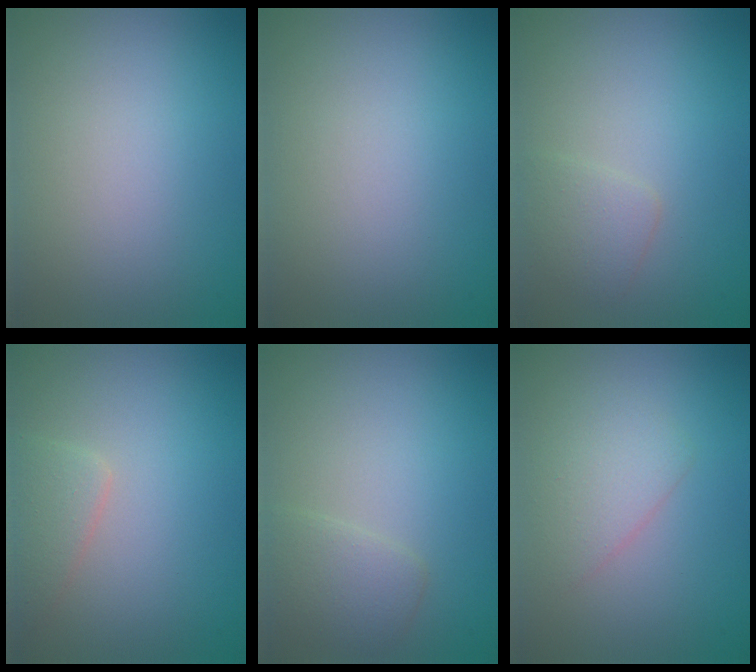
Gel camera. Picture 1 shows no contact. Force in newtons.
{"total": 0.0}
{"total": 1.7, "press": 1.7, "slide": 0.0}
{"total": 1.9, "press": 1.9, "slide": 0.2}
{"total": 2.1, "press": 2.1, "slide": 0.2}
{"total": 2.2, "press": 2.2, "slide": 0.1}